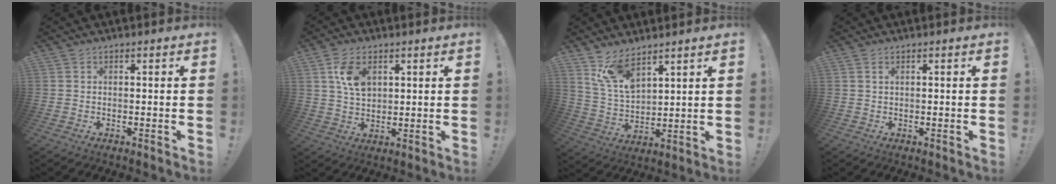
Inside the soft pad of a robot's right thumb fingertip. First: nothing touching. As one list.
[{"total": 8.6, "force": [3.4, 5.6, 5.6], "torque": [-0.089, -0.004, 0.066]}, {"total": 11.1, "force": [8.3, 5.1, 5.3], "torque": [-0.119, -0.042, 0.166]}, {"total": 1.0, "force": [0.6, 0.4, 0.7], "torque": [-0.011, 0.000, 0.009]}]